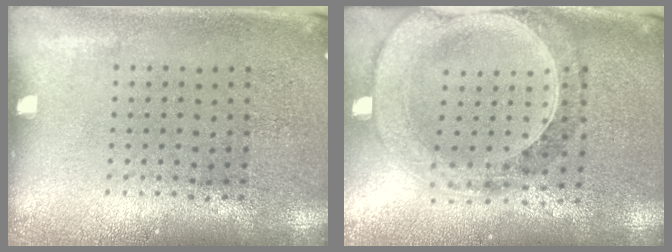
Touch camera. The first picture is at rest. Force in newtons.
{"total": 1.5, "press": 1.4, "slide": 0.4}